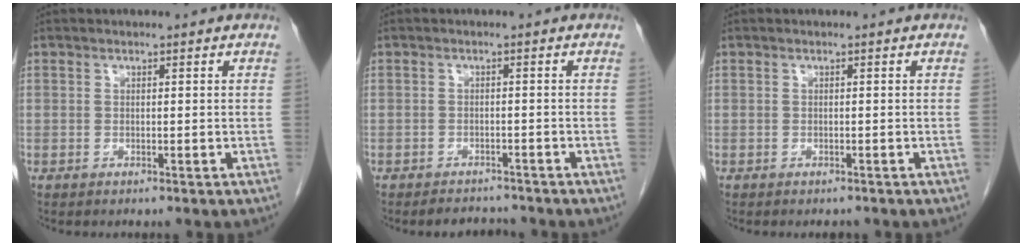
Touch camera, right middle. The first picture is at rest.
{"total": 3.2, "force": [-3.0, 0.9, 0.3], "torque": [-0.008, -0.007, -0.044]}
{"total": 1.5, "force": [-1.3, 0.5, 0.4], "torque": [-0.012, -0.005, -0.016]}